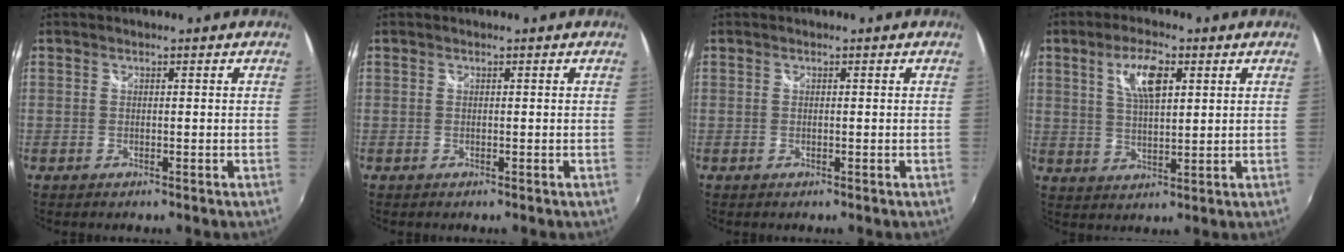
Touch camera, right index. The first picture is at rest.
{"total": 0.0}
{"total": 0.0}
{"total": 7.6, "force": [3.1, 2.8, 6.3], "torque": [-0.116, 0.008, 0.059]}